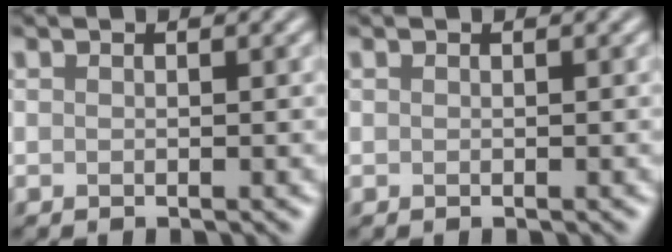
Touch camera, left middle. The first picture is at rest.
{"total": 0.0}